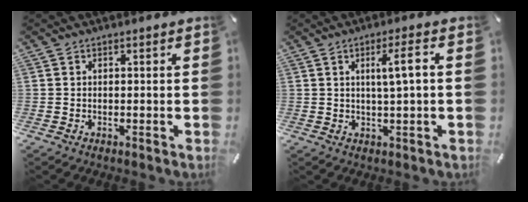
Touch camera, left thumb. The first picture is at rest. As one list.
[{"total": 6.1, "force": [1.2, 0.6, 6.0], "torque": [-0.114, -0.001, 0.016]}]